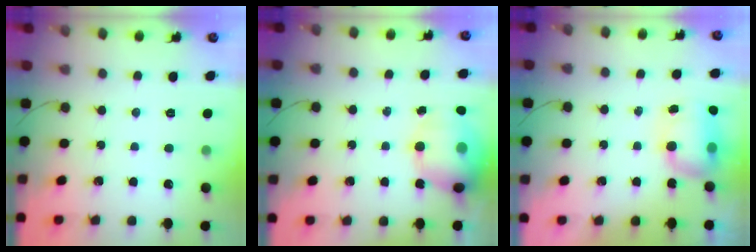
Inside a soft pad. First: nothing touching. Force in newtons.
{"total": 17.2, "press": 16.8, "slide": 3.9}
{"total": 7.8, "press": 7.7, "slide": 1.1}